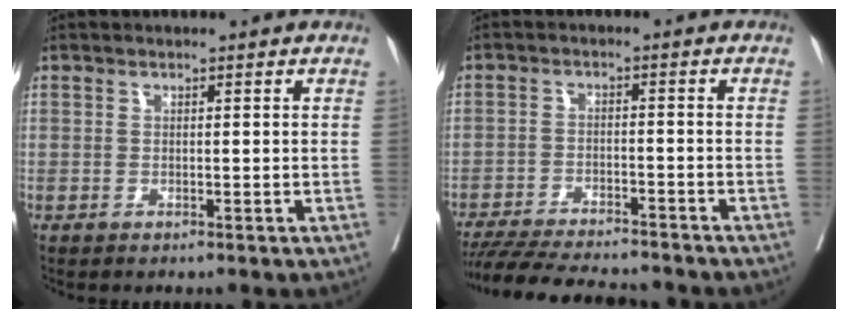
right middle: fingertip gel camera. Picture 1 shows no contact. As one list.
[{"total": 14.8, "force": [-13.5, 2.0, 5.7], "torque": [-0.106, -0.019, -0.198]}]